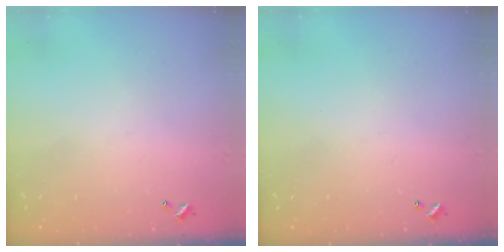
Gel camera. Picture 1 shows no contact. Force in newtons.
{"total": 0.0}